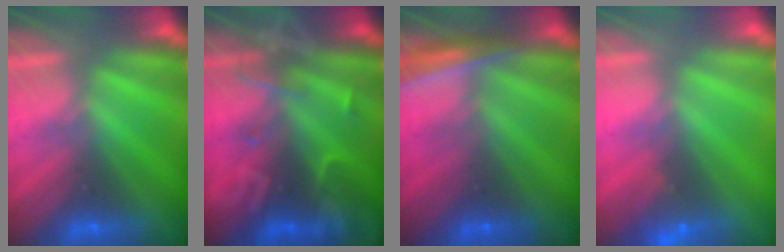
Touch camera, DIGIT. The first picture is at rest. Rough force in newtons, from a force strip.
{"total": 2.5}
{"total": 2.9}
{"total": 3.5}